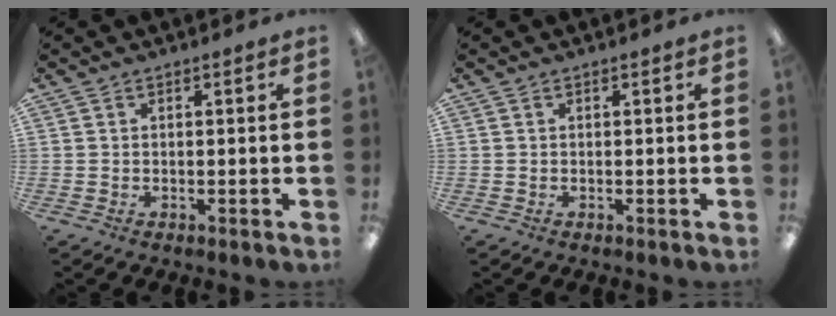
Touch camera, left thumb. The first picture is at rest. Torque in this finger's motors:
{"motor_torque": [0.00, 0.01, -0.03, -0.15, 0.00]}